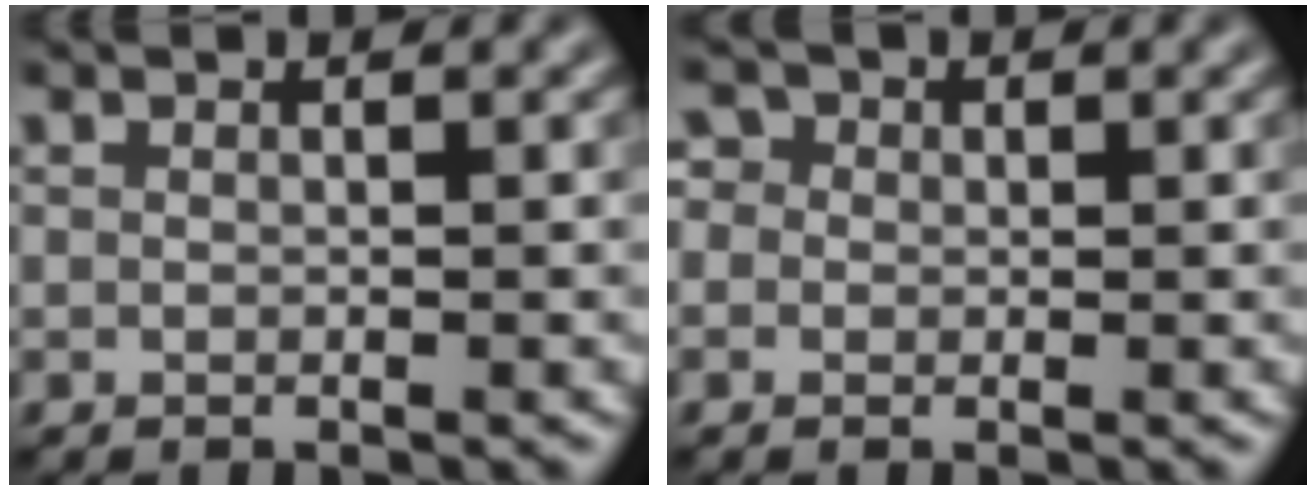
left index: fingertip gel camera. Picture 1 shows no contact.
{"total": 2.9, "force": [1.1, 2.4, 1.1], "torque": [-0.006, 0.020, -0.008]}